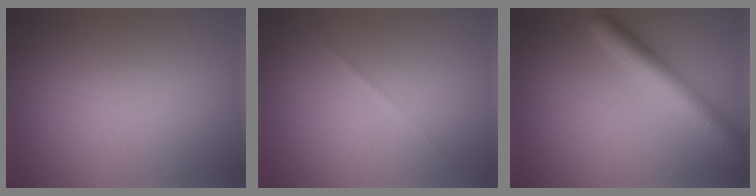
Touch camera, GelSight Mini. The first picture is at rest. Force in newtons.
{"total": 0.7, "press": 0.7, "slide": 0.1}
{"total": 5.1, "press": 5.1, "slide": 0.2}